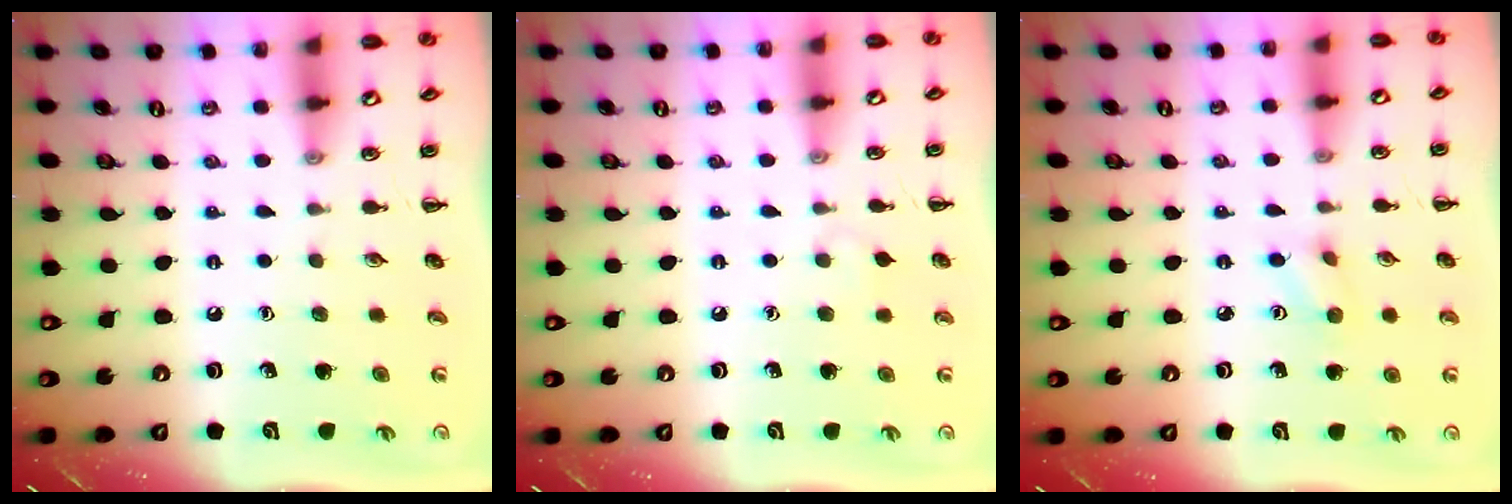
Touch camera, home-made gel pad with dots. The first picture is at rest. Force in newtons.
{"total": 2.8, "press": 2.5, "slide": 1.1}
{"total": 3.5, "press": 3.4, "slide": 0.7}